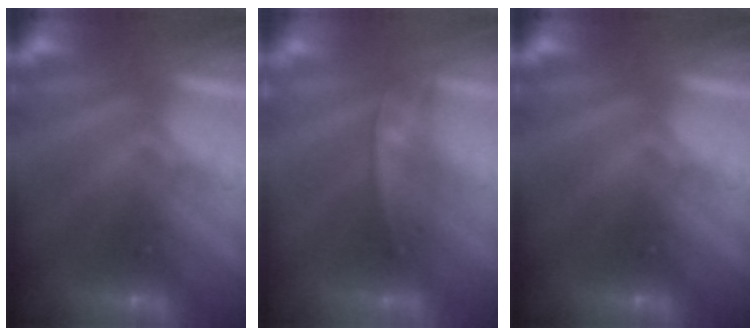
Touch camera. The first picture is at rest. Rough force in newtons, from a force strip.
{"total": 2.2}
{"total": 0.0}